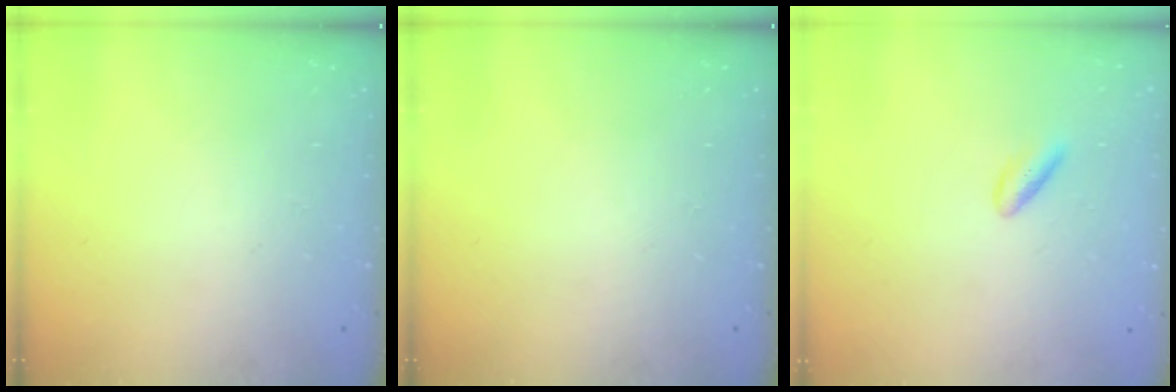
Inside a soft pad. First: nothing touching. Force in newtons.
{"total": 0.0}
{"total": 2.9, "press": 2.6, "slide": 1.2}